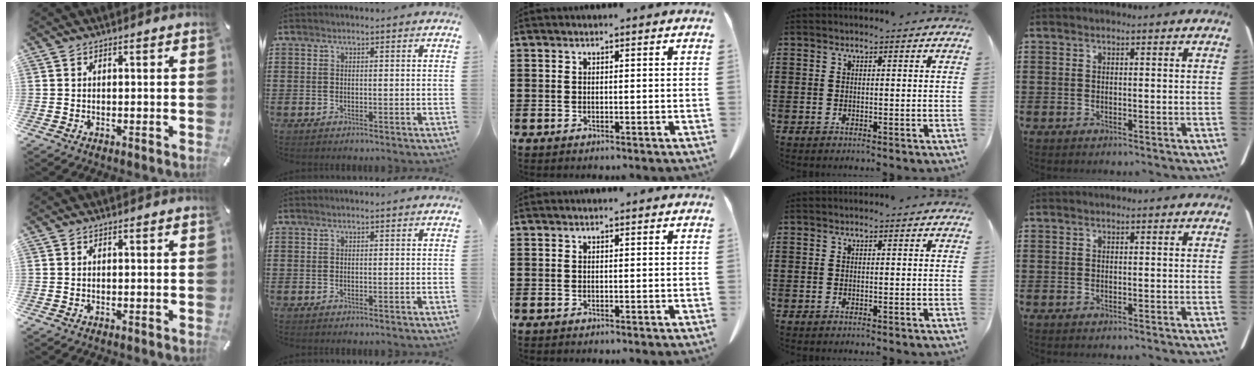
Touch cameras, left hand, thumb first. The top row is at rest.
{}